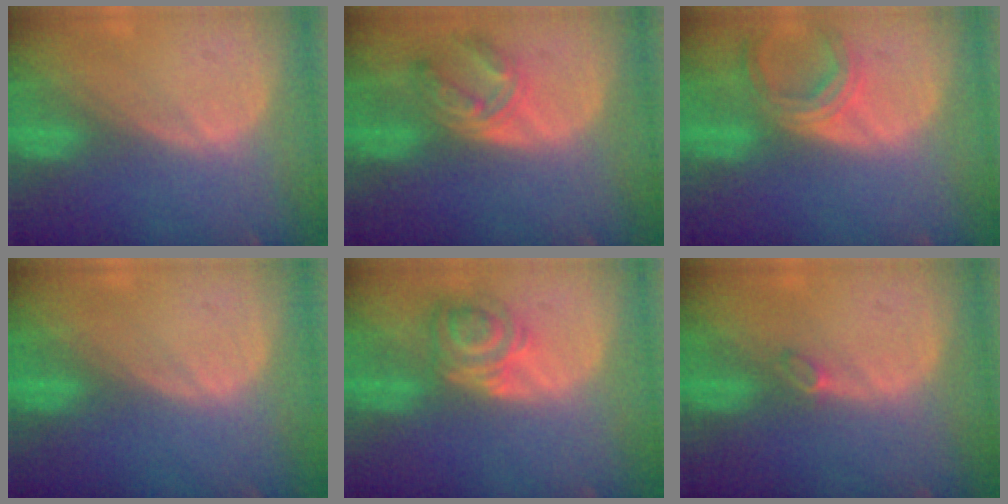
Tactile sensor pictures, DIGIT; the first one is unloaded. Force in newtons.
{"total": 5.5, "press": 5.4, "slide": 1.0}
{"total": 6.0, "press": 5.5, "slide": 2.3}
{"total": 0.0}
{"total": 5.6, "press": 5.2, "slide": 2.2}
{"total": 1.2, "press": 1.2, "slide": 0.4}